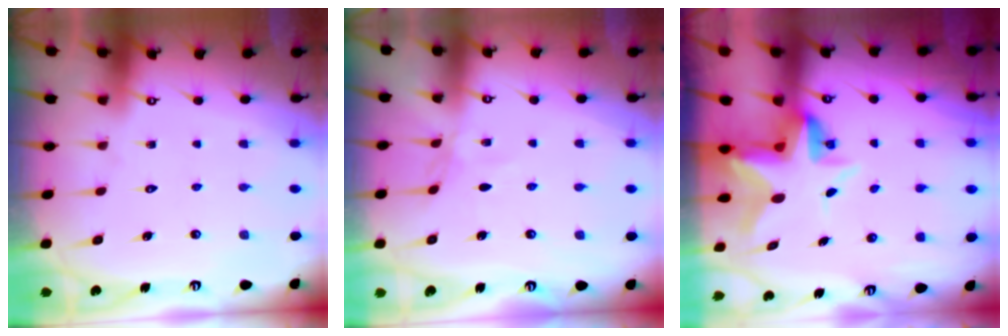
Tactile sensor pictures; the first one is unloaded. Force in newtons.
{"total": 2.7, "press": 2.6, "slide": 0.3}
{"total": 5.9, "press": 5.8, "slide": 0.6}